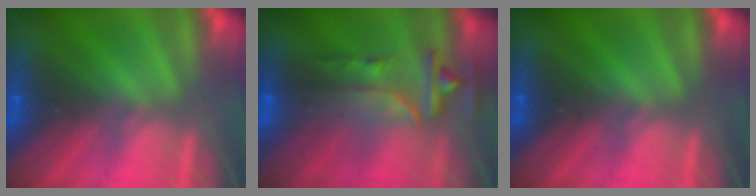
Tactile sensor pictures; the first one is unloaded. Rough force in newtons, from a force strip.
{"total": 5.7}
{"total": 0.0}